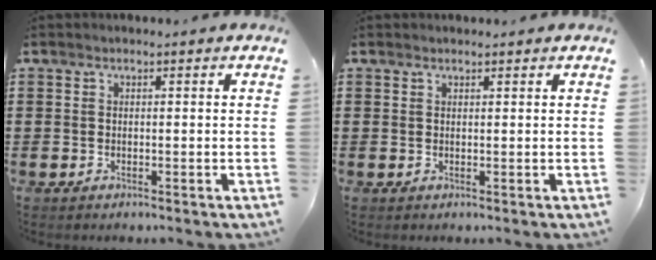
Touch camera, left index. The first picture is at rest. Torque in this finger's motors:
{"motor_torque": [-0.17, 0.49, -0.03, 0.00]}